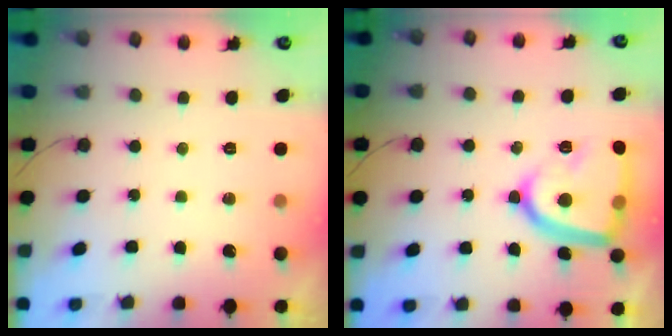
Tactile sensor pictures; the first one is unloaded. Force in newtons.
{"total": 17.0, "press": 17.0, "slide": 1.1}